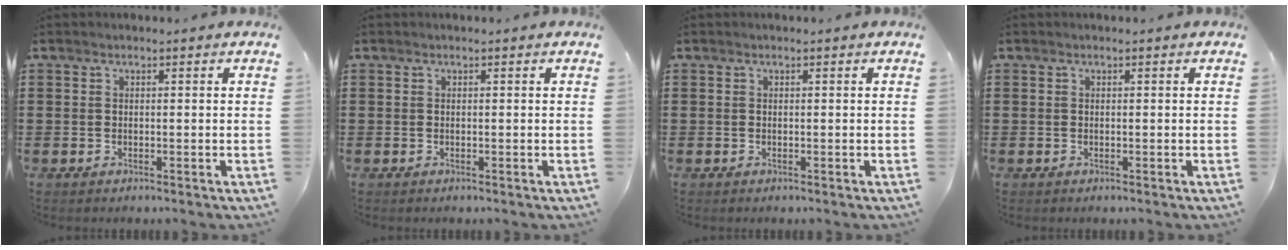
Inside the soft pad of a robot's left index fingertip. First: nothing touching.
{"total": 0.0}
{"total": 0.0}
{"total": 0.0}